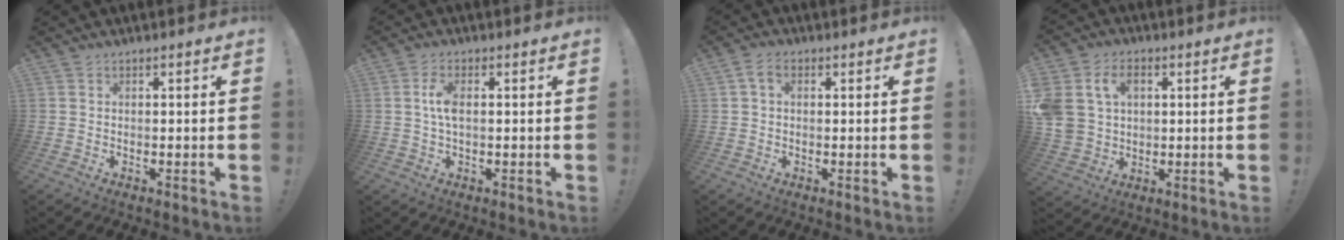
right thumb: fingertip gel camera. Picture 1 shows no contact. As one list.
[{"total": 5.0, "force": [0.5, 2.0, 4.5], "torque": [-0.090, -0.002, 0.004]}, {"total": 3.7, "force": [0.9, 2.5, 2.6], "torque": [-0.044, 0.006, 0.018]}, {"total": 11.2, "force": [3.7, 8.6, 6.0], "torque": [-0.132, -0.011, 0.072]}]